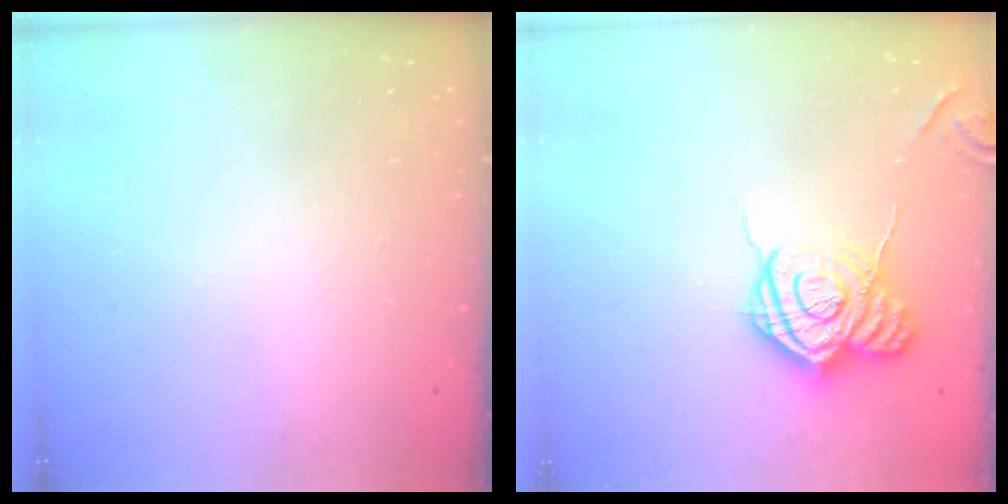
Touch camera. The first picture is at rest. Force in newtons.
{"total": 15.8, "press": 15.8, "slide": 0.8}